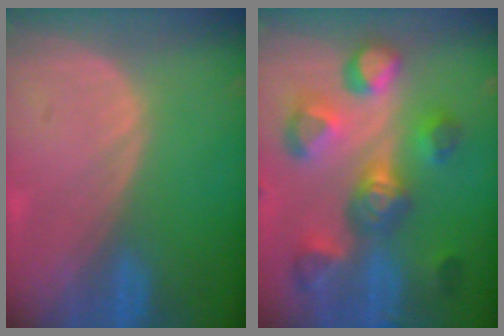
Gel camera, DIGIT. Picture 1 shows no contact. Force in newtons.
{"total": 10.6, "press": 10.0, "slide": 3.5}